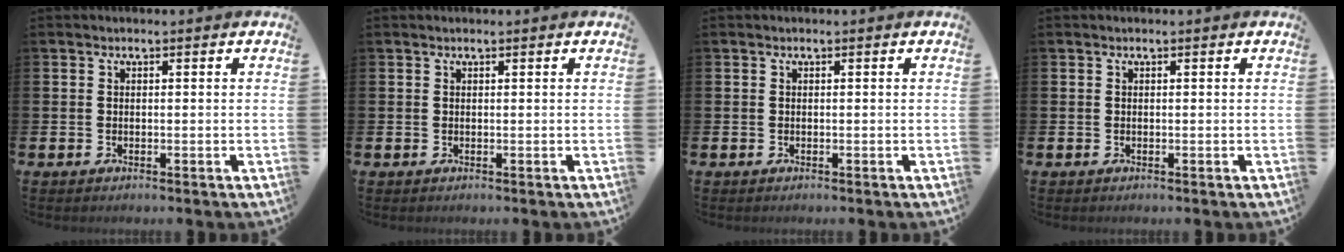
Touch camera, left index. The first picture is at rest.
{"total": 0.0}
{"total": 0.0}
{"total": 0.0}